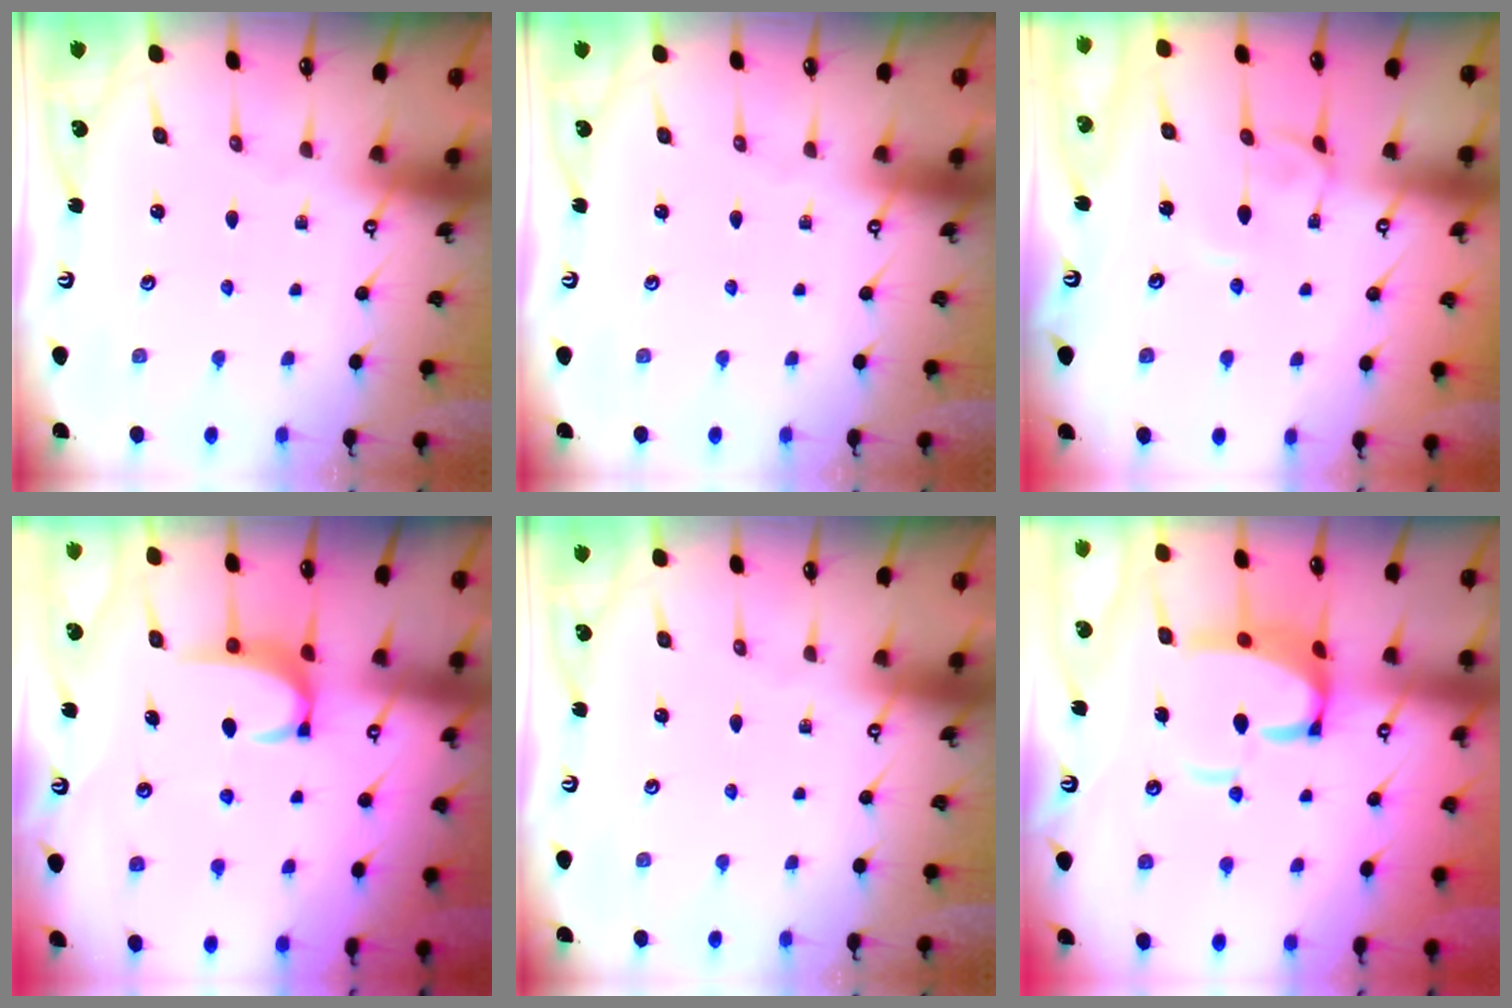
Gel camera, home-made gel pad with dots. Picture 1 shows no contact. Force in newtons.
{"total": 0.0}
{"total": 3.1, "press": 3.1, "slide": 0.3}
{"total": 3.4, "press": 3.3, "slide": 0.4}
{"total": 0.0}
{"total": 8.4, "press": 8.3, "slide": 1.4}